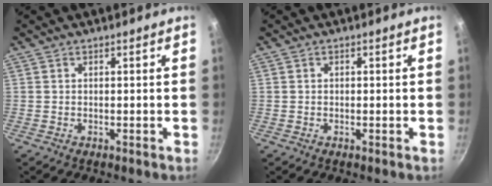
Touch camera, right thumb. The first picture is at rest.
{"total": 0.6, "force": [0.0, 0.5, 0.3], "torque": [-0.004, 0.005, 0.001]}